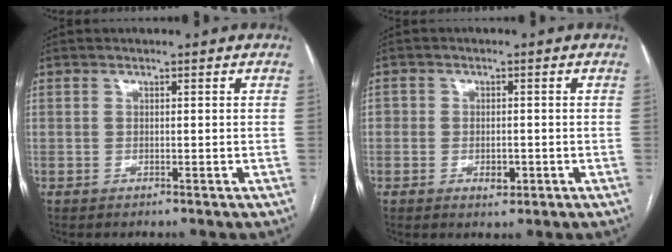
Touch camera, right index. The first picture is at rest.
{"total": 3.5, "force": [-1.1, 2.5, 2.2], "torque": [-0.030, 0.003, -0.011]}